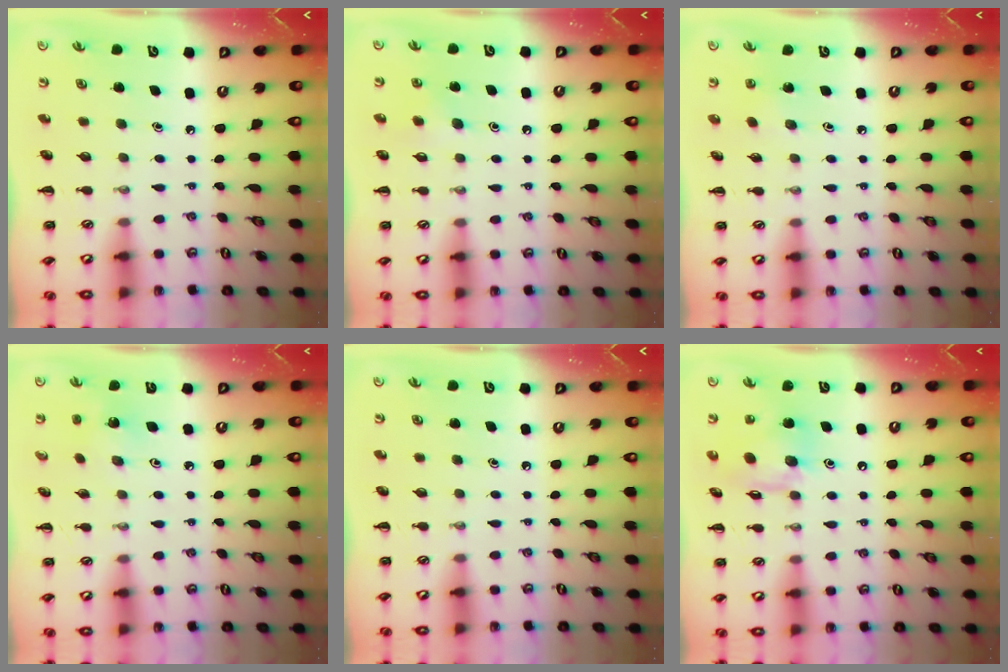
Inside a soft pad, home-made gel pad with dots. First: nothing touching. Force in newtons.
{"total": 5.2, "press": 4.9, "slide": 1.6}
{"total": 5.4, "press": 5.2, "slide": 1.4}
{"total": 1.5, "press": 1.4, "slide": 0.5}
{"total": 0.0}
{"total": 13.2, "press": 12.9, "slide": 2.9}